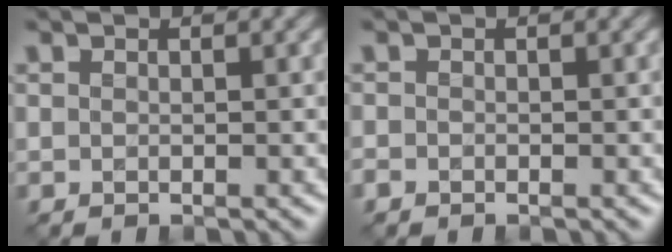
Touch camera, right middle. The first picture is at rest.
{"total": 0.6, "force": [-0.5, 0.4, 0.1], "torque": [0.000, -0.004, -0.010]}